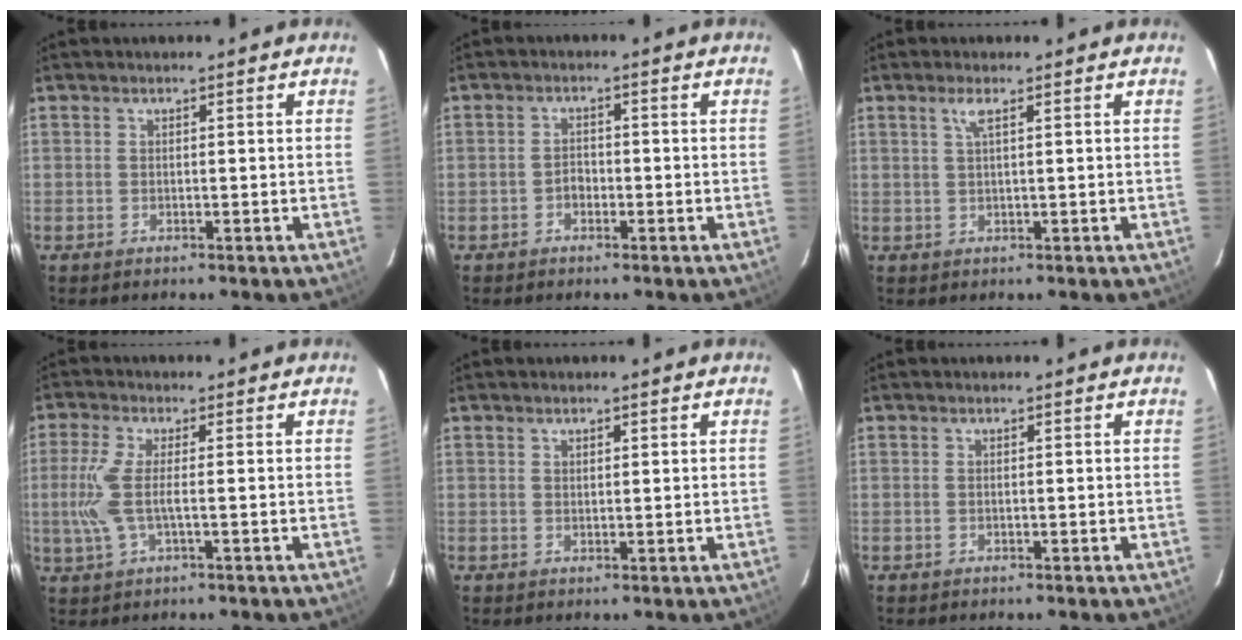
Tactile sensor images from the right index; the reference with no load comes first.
{"total": 1.8, "force": [-1.1, 1.3, 0.7], "torque": [-0.014, 0.007, -0.017]}
{"total": 1.9, "force": [0.9, -0.1, 1.7], "torque": [-0.033, 0.002, 0.018]}
{"total": 6.5, "force": [-0.7, 1.4, 6.3], "torque": [-0.144, -0.003, -0.013]}
{"total": 1.1, "force": [0.8, 0.6, 0.5], "torque": [-0.004, 0.002, 0.015]}
{"total": 0.0}